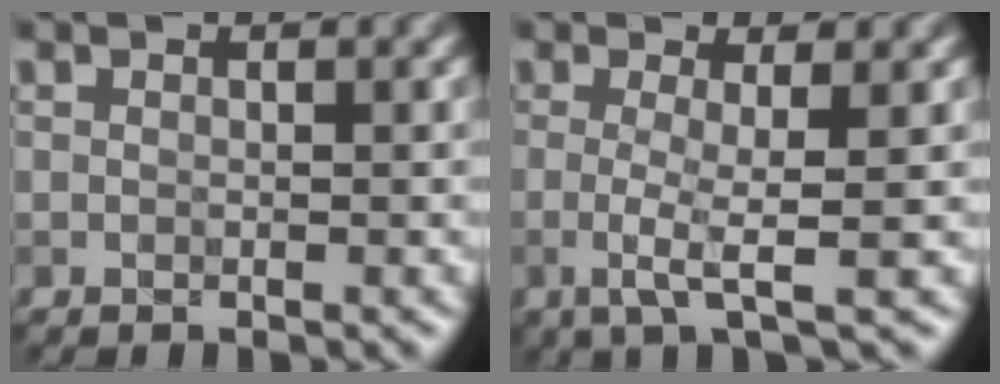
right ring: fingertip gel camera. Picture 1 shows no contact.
{"total": 3.2, "force": [-0.3, 0.5, 3.1], "torque": [-0.063, -0.006, -0.013]}